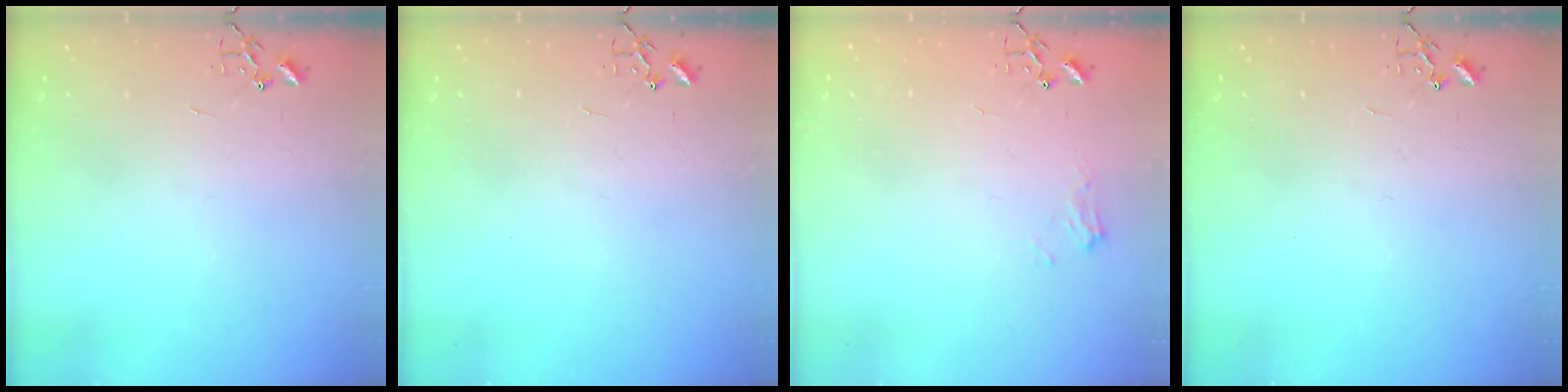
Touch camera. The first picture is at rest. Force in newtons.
{"total": 0.0}
{"total": 6.4, "press": 6.4, "slide": 0.2}
{"total": 0.0}